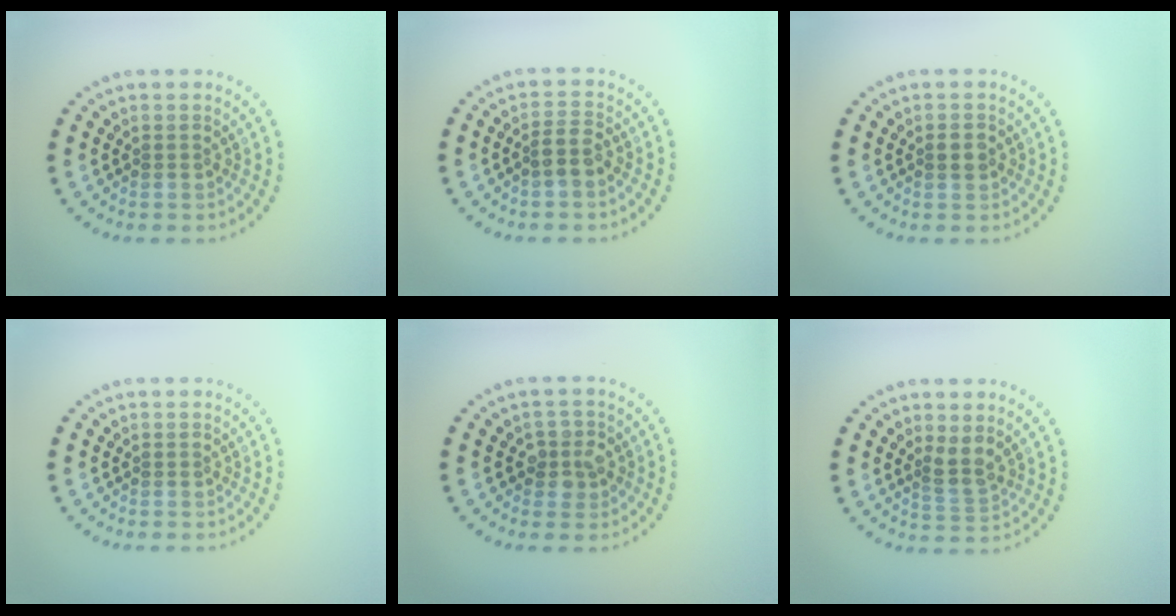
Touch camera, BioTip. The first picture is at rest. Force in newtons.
{"total": 2.0, "press": 1.8, "slide": 0.8}
{"total": 1.5, "press": 1.5, "slide": 0.1}
{"total": 0.0}
{"total": 2.4, "press": 2.2, "slide": 0.9}
{"total": 2.2, "press": 1.7, "slide": 1.3}